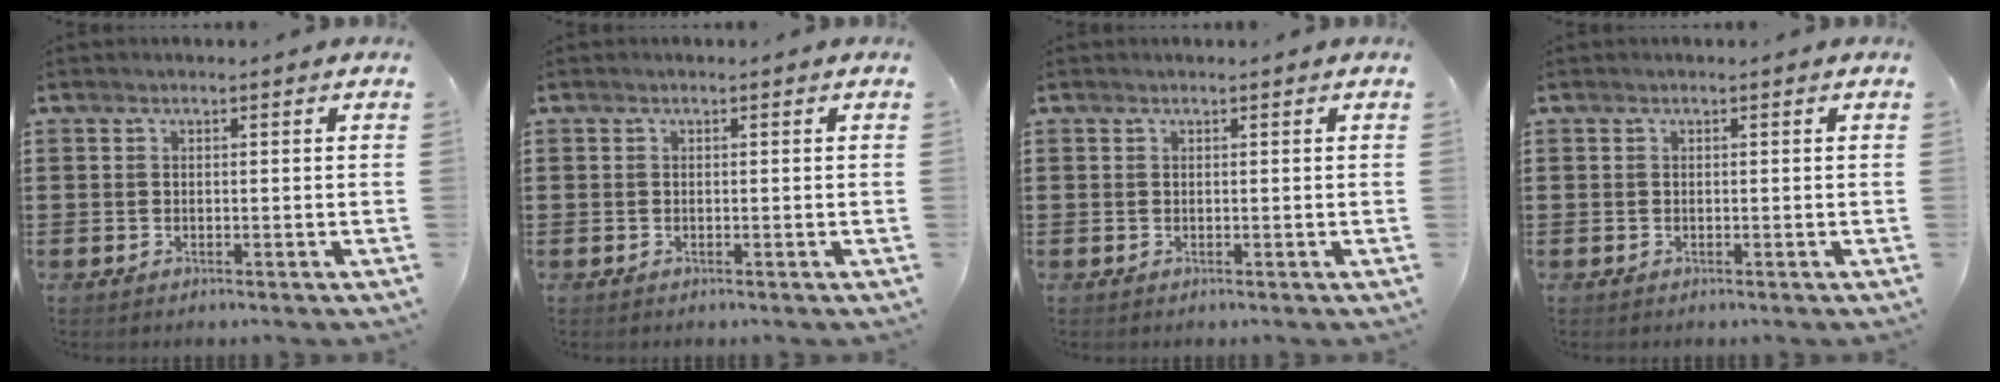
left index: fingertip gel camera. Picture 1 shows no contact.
{"total": 0.0}
{"total": 0.0}
{"total": 0.0}